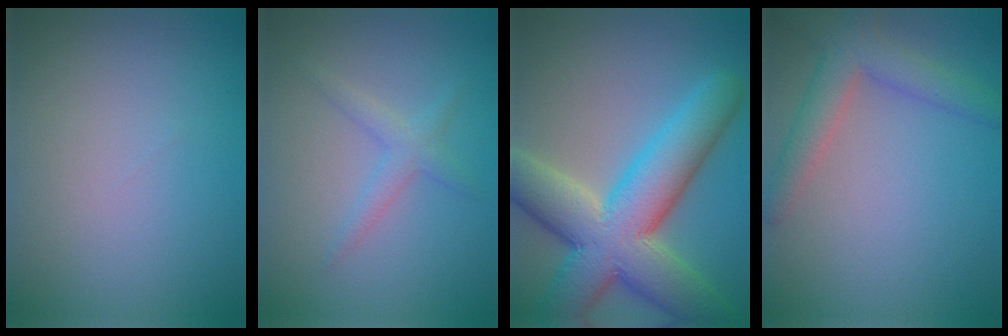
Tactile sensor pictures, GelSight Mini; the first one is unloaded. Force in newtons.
{"total": 1.8, "press": 1.8, "slide": 0.1}
{"total": 11.5, "press": 11.5, "slide": 0.8}
{"total": 4.2, "press": 4.2, "slide": 0.2}